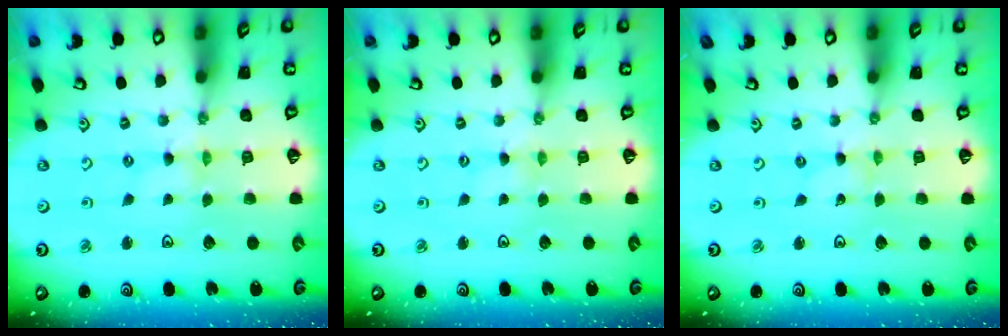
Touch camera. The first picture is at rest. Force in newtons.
{"total": 0.8, "press": 0.8, "slide": 0.1}
{"total": 0.0}